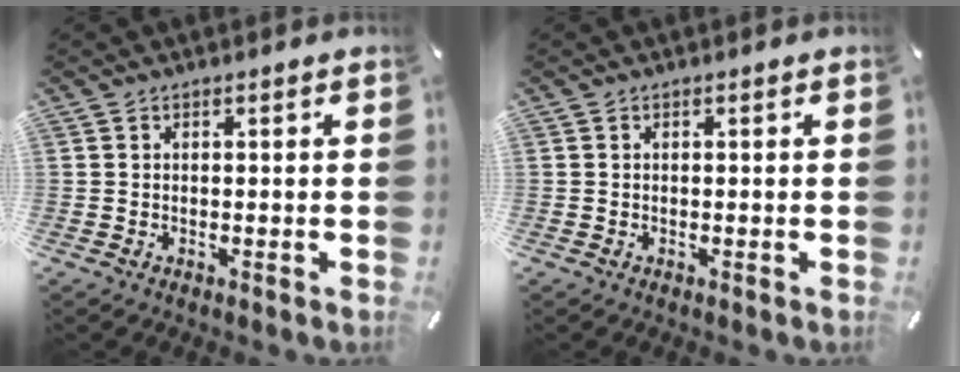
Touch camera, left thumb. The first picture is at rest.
{"total": 0.0}